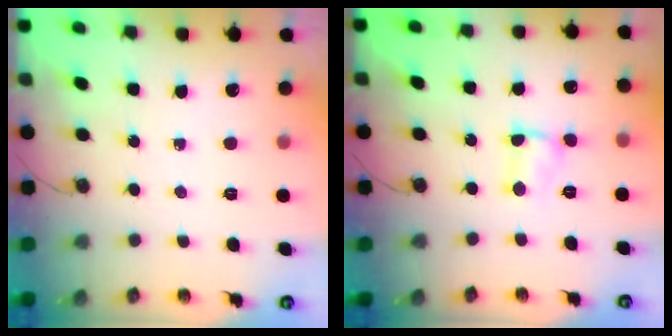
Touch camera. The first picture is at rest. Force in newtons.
{"total": 2.6, "press": 2.6, "slide": 0.4}